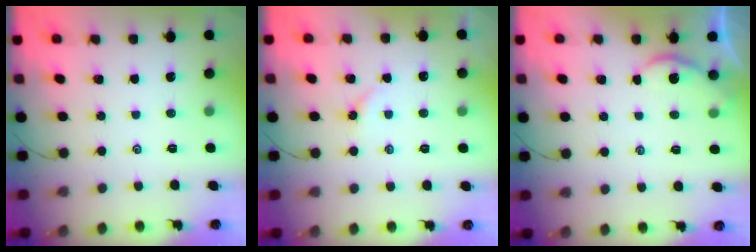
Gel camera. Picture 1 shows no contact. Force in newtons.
{"total": 1.8, "press": 1.8, "slide": 0.4}
{"total": 1.2, "press": 1.1, "slide": 0.1}